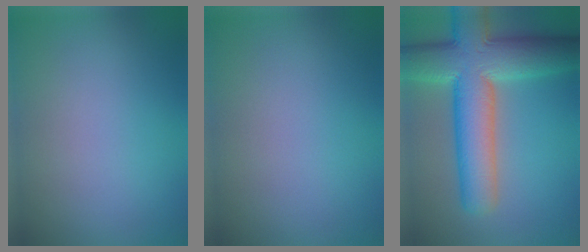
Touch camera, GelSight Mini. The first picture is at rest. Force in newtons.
{"total": 0.0}
{"total": 11.4, "press": 11.4, "slide": 0.4}